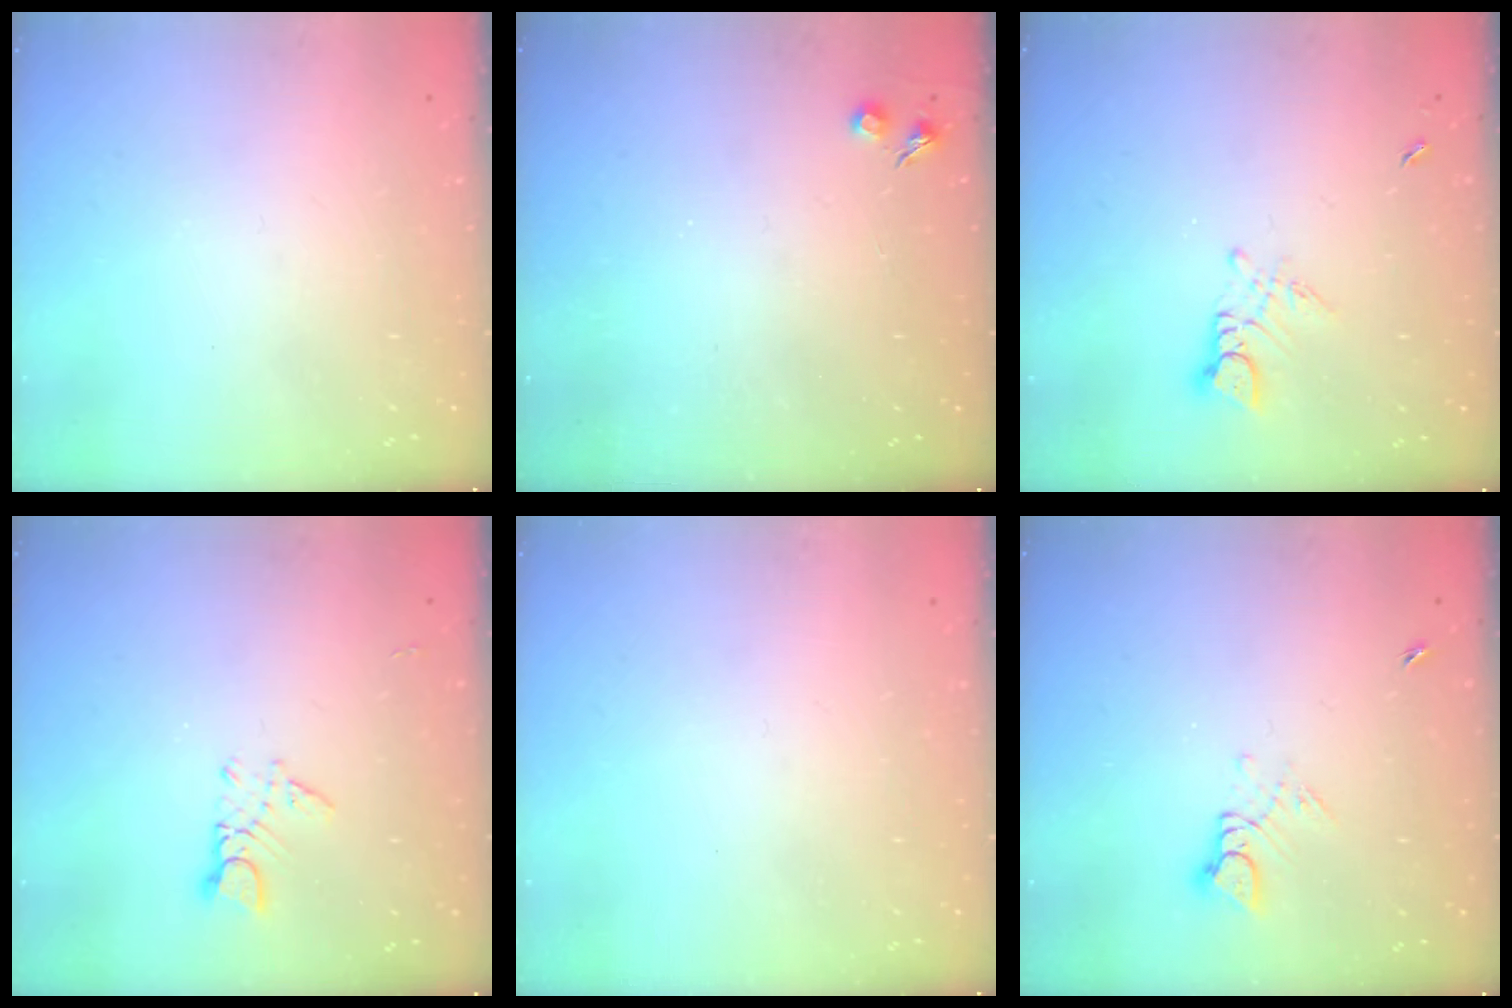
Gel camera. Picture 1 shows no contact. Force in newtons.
{"total": 2.3, "press": 2.3, "slide": 0.4}
{"total": 3.0, "press": 2.9, "slide": 0.4}
{"total": 2.5, "press": 2.4, "slide": 0.4}
{"total": 0.0}
{"total": 3.8, "press": 3.8, "slide": 0.3}